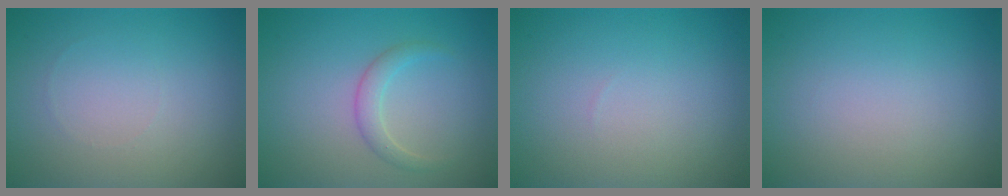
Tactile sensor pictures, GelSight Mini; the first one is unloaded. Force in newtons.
{"total": 1.7, "press": 1.7, "slide": 0.1}
{"total": 0.0}
{"total": 0.0}